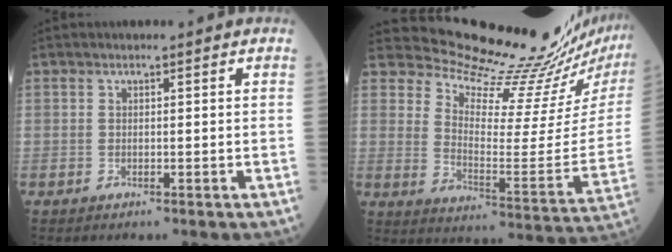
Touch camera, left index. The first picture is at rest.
{"total": 19.9, "force": [19.2, 0.5, 5.3], "torque": [-0.092, -0.121, 0.251]}